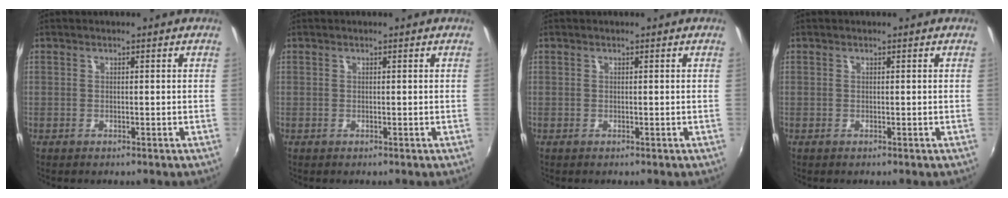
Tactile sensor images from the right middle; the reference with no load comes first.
{"total": 0.0}
{"total": 0.0}
{"total": 0.0}